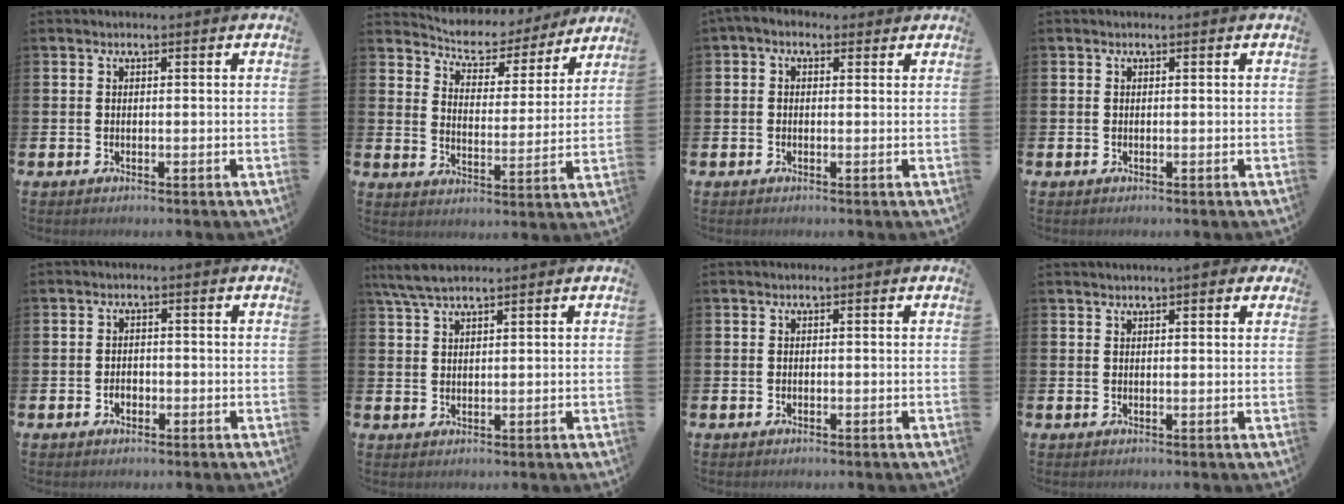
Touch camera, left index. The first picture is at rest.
{"total": 5.3, "force": [4.9, 1.9, 0.2], "torque": [-0.034, -0.045, 0.080]}
{"total": 1.7, "force": [0.5, 1.3, 1.0], "torque": [-0.016, 0.004, 0.007]}
{"total": 0.0}
{"total": 1.7, "force": [-0.7, 1.2, 0.9], "torque": [-0.020, 0.004, -0.015]}
{"total": 4.1, "force": [3.5, 0.8, 2.0], "torque": [-0.054, -0.003, 0.065]}
{"total": 0.0}
{"total": 1.5, "force": [1.5, 0.0, 0.4], "torque": [-0.001, -0.005, 0.025]}